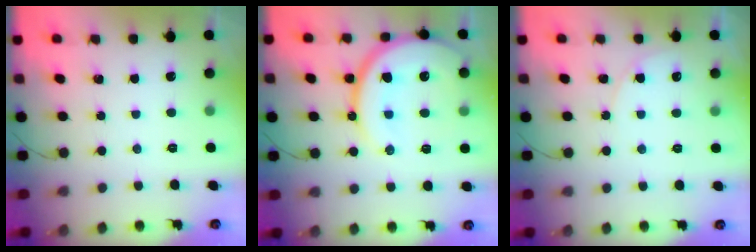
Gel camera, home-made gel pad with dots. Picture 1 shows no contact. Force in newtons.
{"total": 18.2, "press": 18.1, "slide": 2.0}
{"total": 4.2, "press": 4.2, "slide": 0.5}